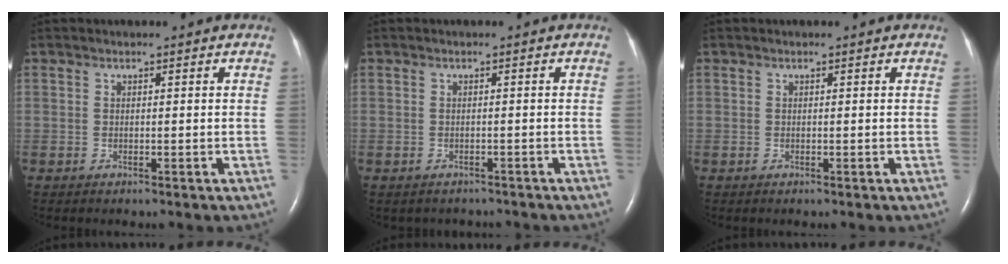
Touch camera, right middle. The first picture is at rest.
{"total": 2.4, "force": [-2.1, 1.1, 0.1], "torque": [-0.005, 0.003, -0.025]}
{"total": 0.0}